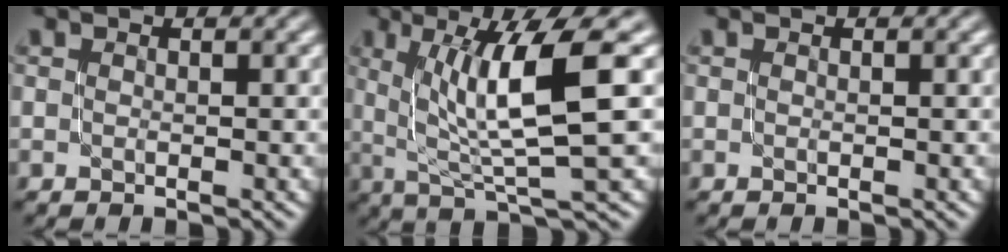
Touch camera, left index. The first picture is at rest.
{"total": 8.5, "force": [1.8, 1.7, 8.1], "torque": [-0.112, -0.002, 0.036]}
{"total": 0.0}